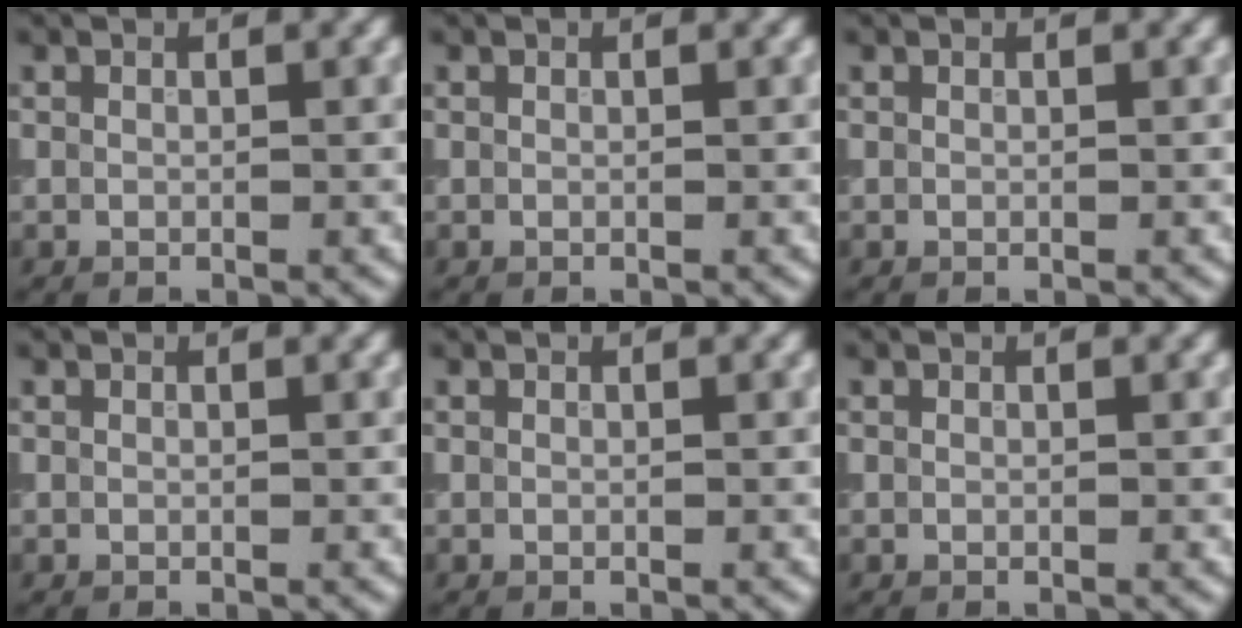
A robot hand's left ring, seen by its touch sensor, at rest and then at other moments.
{"total": 0.0}
{"total": 0.0}
{"total": 0.0}
{"total": 0.0}
{"total": 0.0}